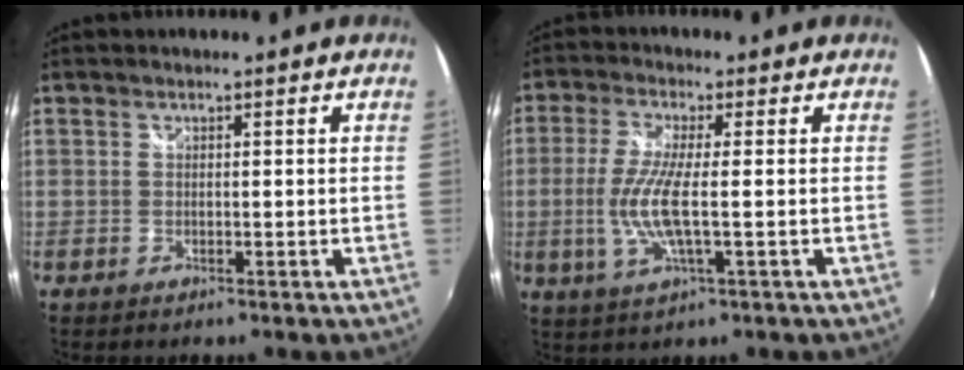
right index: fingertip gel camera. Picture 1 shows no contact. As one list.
[{"total": 8.2, "force": [-1.0, 0.9, 8.1], "torque": [-0.171, -0.008, -0.021]}]